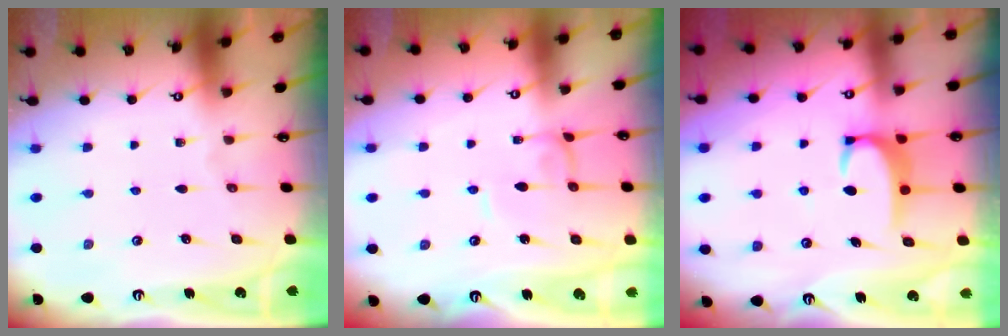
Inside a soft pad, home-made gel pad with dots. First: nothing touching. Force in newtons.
{"total": 0.0}
{"total": 3.4, "press": 3.4, "slide": 0.5}